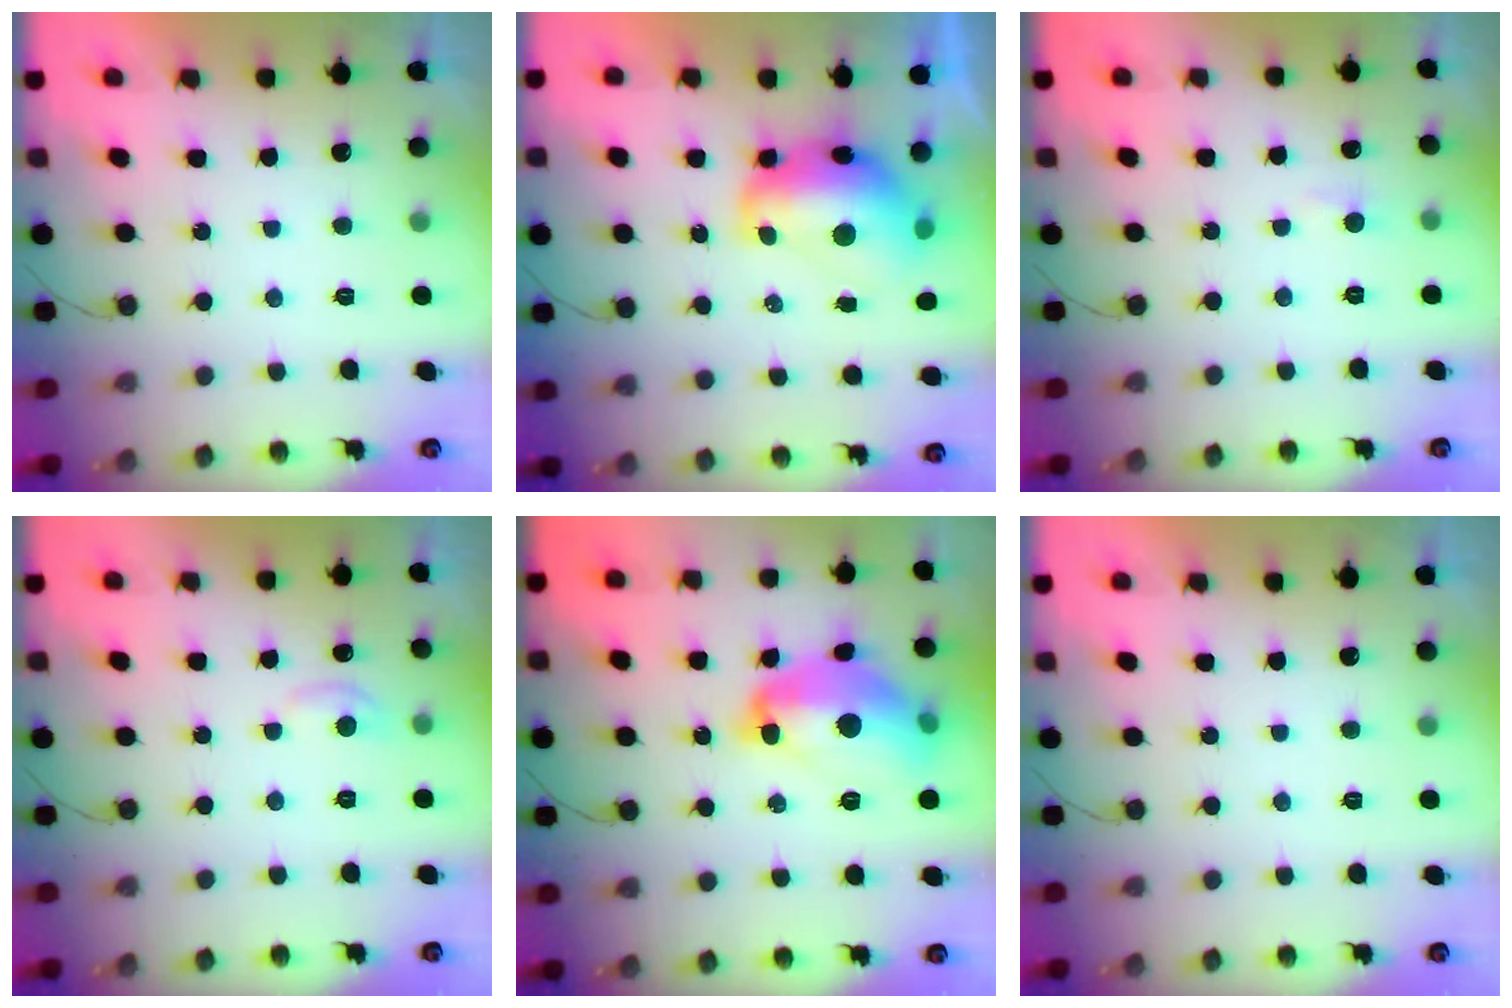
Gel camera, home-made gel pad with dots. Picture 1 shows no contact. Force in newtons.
{"total": 12.2, "press": 12.1, "slide": 1.6}
{"total": 4.2, "press": 4.2, "slide": 0.6}
{"total": 7.0, "press": 7.0, "slide": 0.5}
{"total": 15.6, "press": 15.5, "slide": 1.4}
{"total": 0.0}